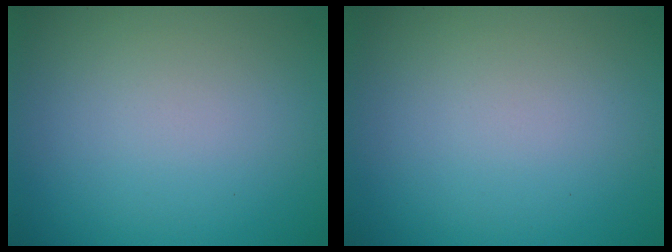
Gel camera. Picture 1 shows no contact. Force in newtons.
{"total": 0.0}